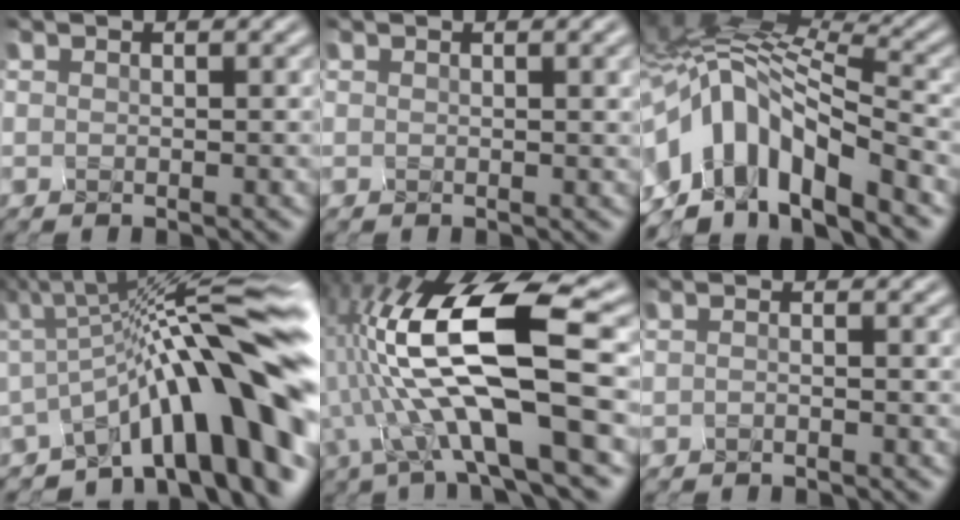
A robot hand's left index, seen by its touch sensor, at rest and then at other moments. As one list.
[{"total": 2.7, "force": [1.3, 0.9, 2.2], "torque": [-0.033, 0.008, 0.026]}, {"total": 10.7, "force": [-4.5, 5.2, 8.2], "torque": [-0.137, 0.010, -0.094]}, {"total": 13.7, "force": [-3.1, 3.3, 12.9], "torque": [-0.159, 0.025, -0.059]}, {"total": 12.9, "force": [-2.0, 3.7, 12.2], "torque": [-0.222, 0.018, -0.050]}, {"total": 0.9, "force": [-0.5, 0.3, 0.8], "torque": [-0.011, -0.006, -0.023]}]